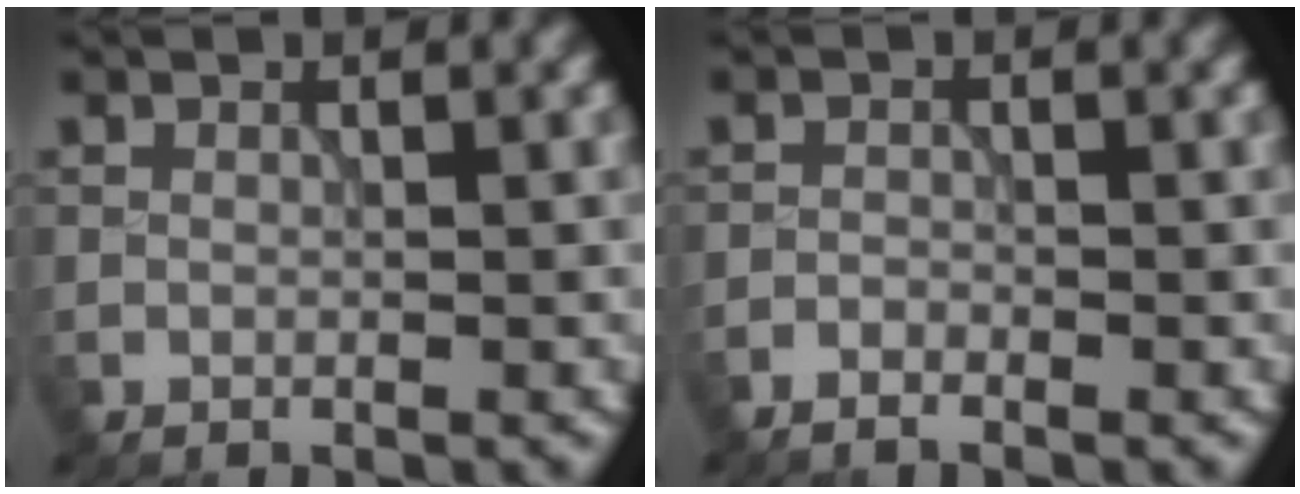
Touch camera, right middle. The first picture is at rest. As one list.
[{"total": 1.1, "force": [-1.0, 0.2, 0.4], "torque": [-0.010, 0.000, -0.023]}]